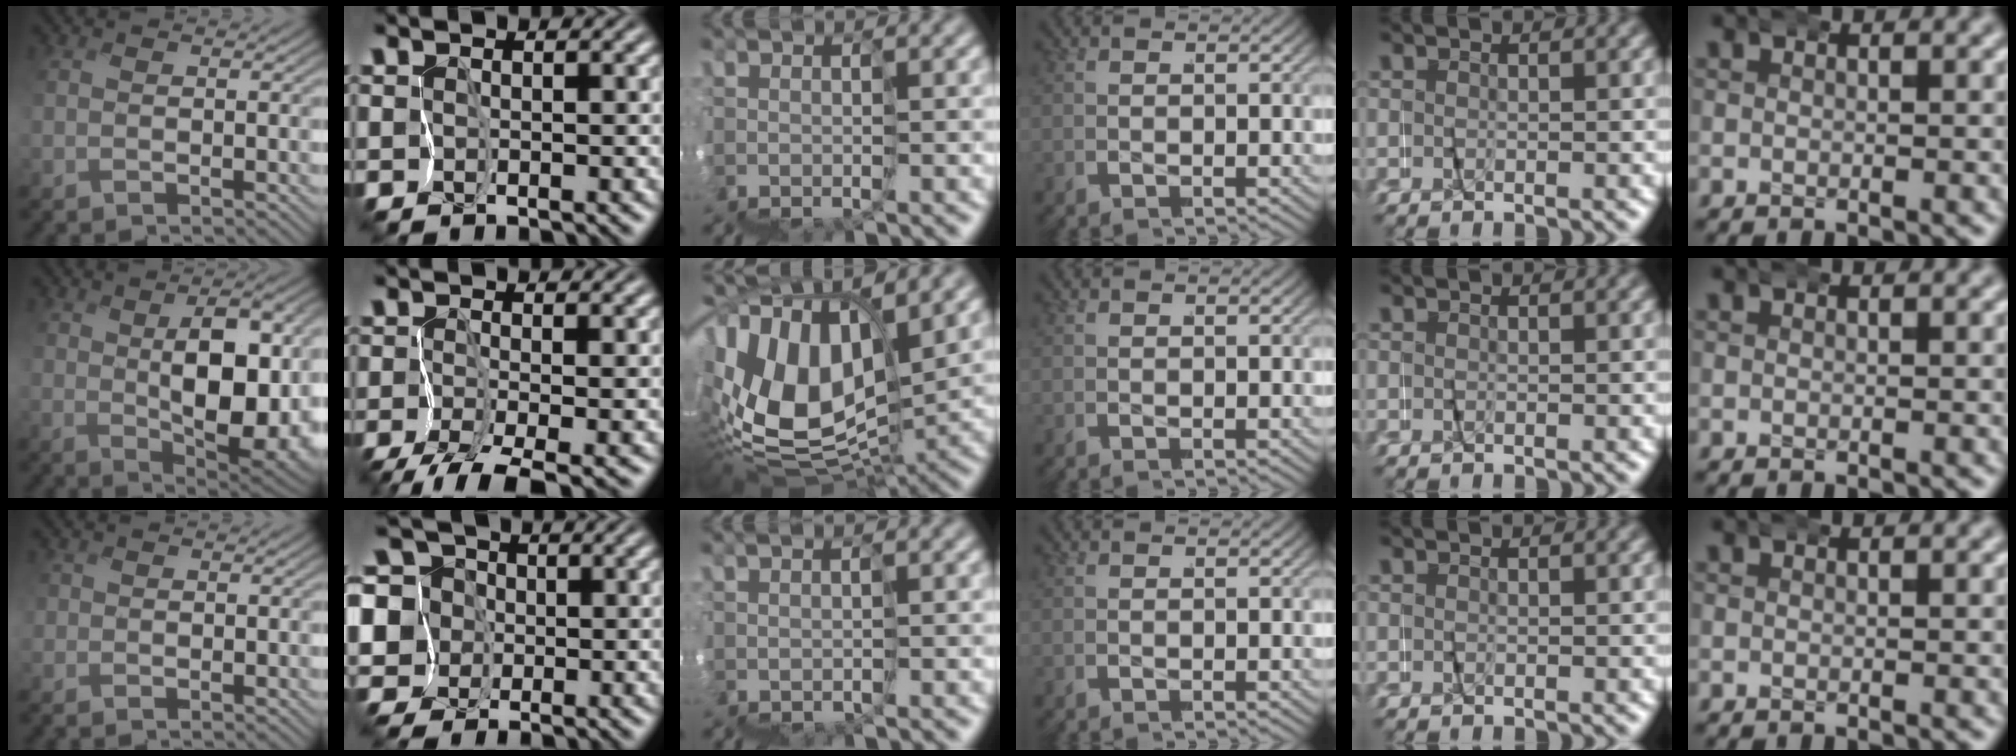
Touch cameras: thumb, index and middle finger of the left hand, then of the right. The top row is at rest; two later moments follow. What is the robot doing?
{"motion": "wrap", "object": "napkin"}